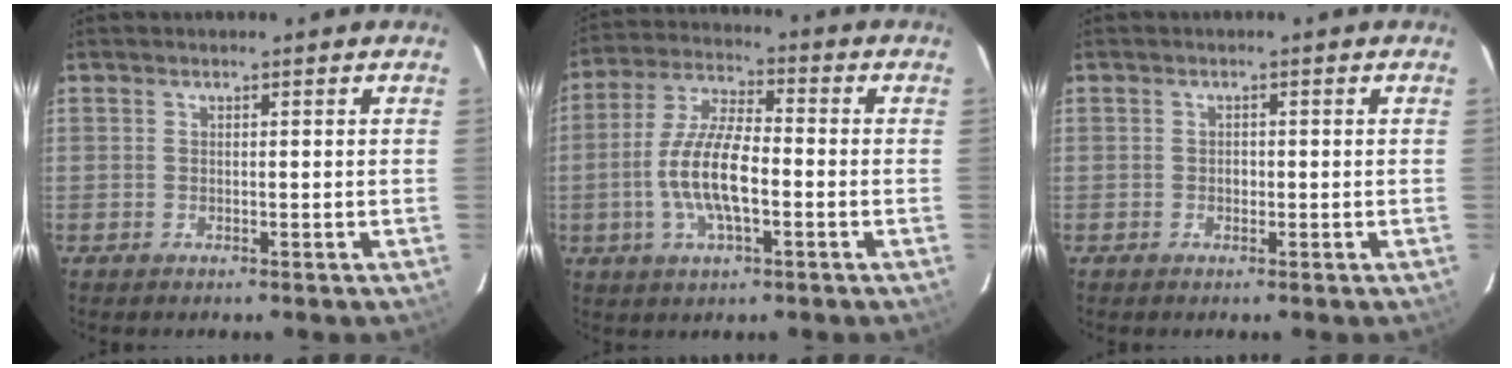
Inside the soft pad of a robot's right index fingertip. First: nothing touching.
{"total": 11.7, "force": [-2.8, 4.0, 10.7], "torque": [-0.221, 0.001, -0.054]}
{"total": 1.0, "force": [-0.3, 0.8, 0.4], "torque": [-0.006, 0.002, -0.004]}